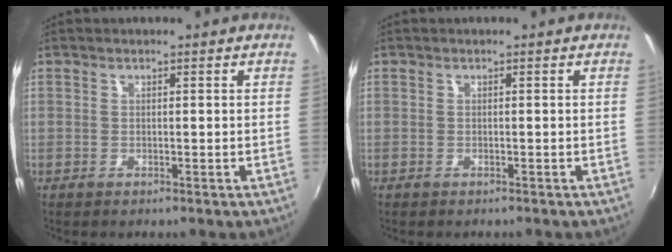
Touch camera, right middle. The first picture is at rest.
{"total": 0.0}